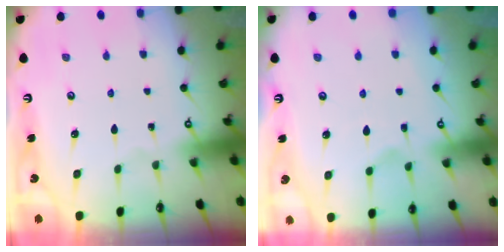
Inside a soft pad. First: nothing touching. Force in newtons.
{"total": 3.8, "press": 3.7, "slide": 1.0}